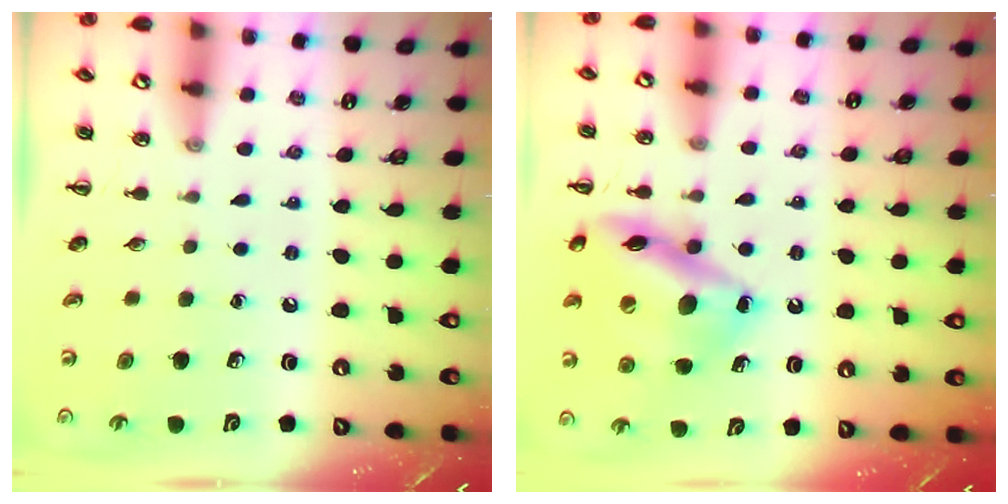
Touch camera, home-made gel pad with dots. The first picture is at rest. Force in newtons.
{"total": 17.9, "press": 17.7, "slide": 2.0}